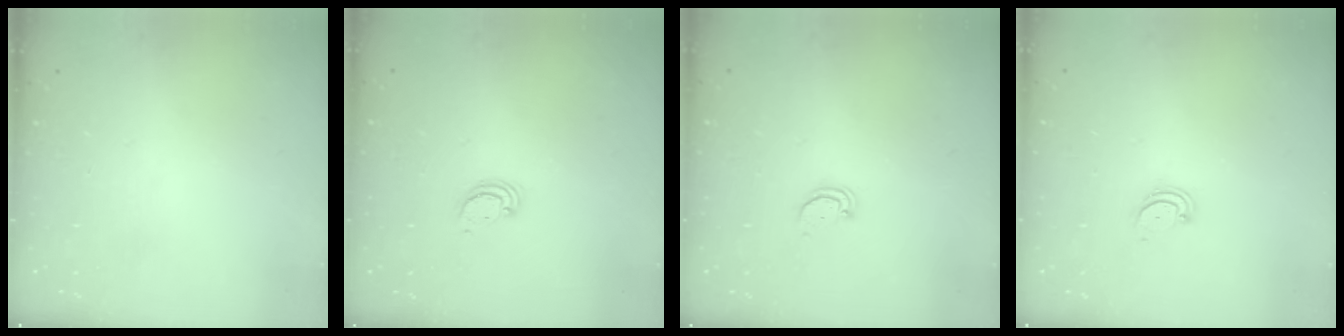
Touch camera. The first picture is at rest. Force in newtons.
{"total": 2.6, "press": 2.6, "slide": 0.2}
{"total": 2.0, "press": 2.0, "slide": 0.2}
{"total": 2.2, "press": 2.2, "slide": 0.3}